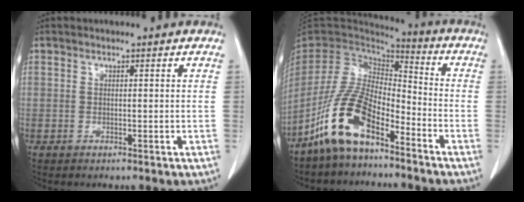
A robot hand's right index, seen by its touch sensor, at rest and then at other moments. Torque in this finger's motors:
{"motor_torque": [-0.07, -0.02, -0.01, -0.13]}